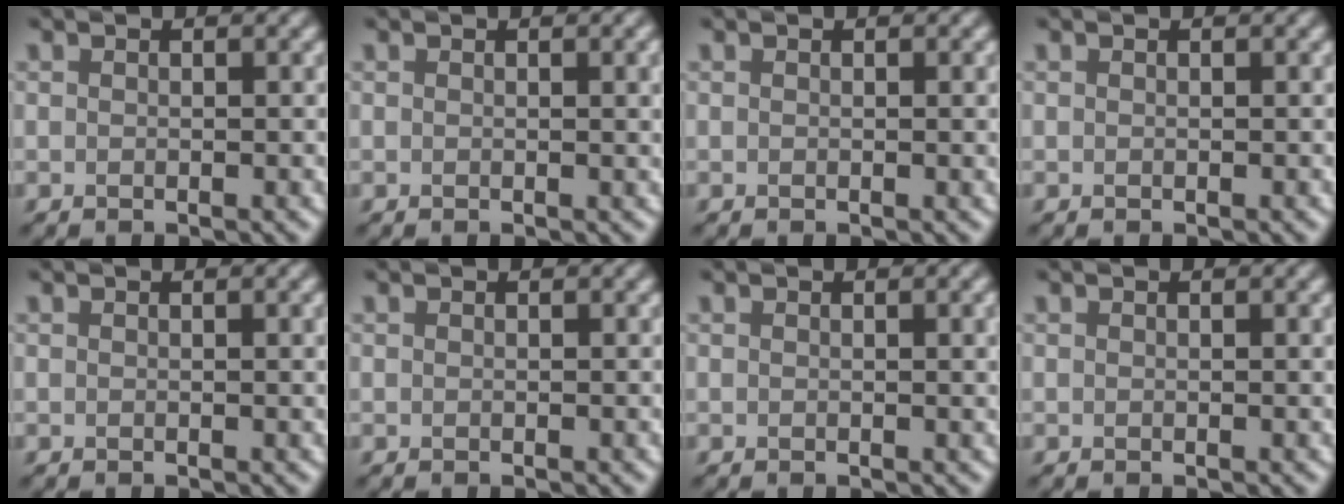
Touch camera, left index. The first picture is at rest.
{"total": 1.7, "force": [0.4, 0.5, 1.6], "torque": [-0.016, 0.003, 0.004]}
{"total": 0.7, "force": [0.1, 0.1, 0.7], "torque": [-0.007, 0.001, 0.000]}
{"total": 0.0}
{"total": 0.7, "force": [0.2, 0.1, 0.7], "torque": [-0.007, 0.002, 0.001]}
{"total": 0.0}
{"total": 1.4, "force": [0.3, 0.4, 1.4], "torque": [-0.014, 0.002, 0.002]}
{"total": 0.0}